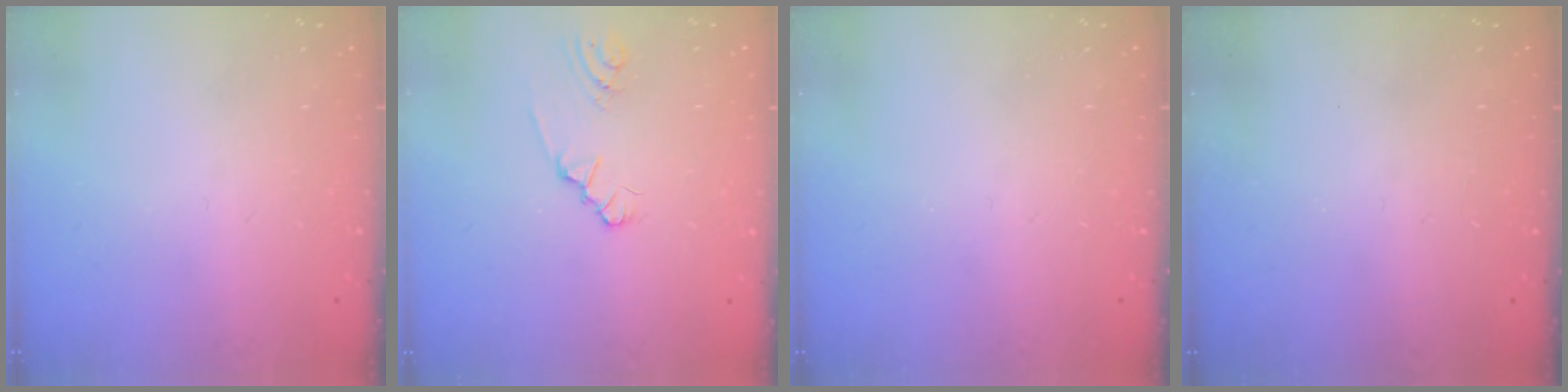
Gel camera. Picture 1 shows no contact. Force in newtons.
{"total": 1.8, "press": 1.8, "slide": 0.2}
{"total": 0.0}
{"total": 0.0}